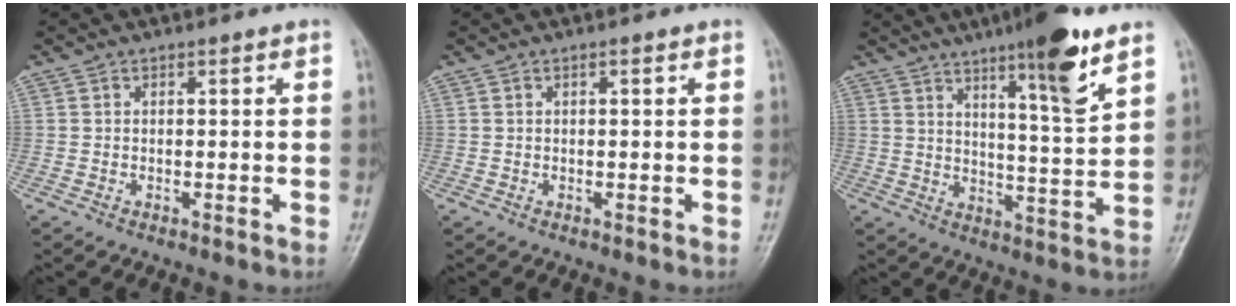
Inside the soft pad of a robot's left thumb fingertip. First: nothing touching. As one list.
[{"total": 0.6, "force": [0.2, 0.2, 0.5], "torque": [-0.011, 0.000, 0.003]}, {"total": 12.9, "force": [7.9, 1.6, 10.0], "torque": [-0.144, -0.049, 0.122]}]